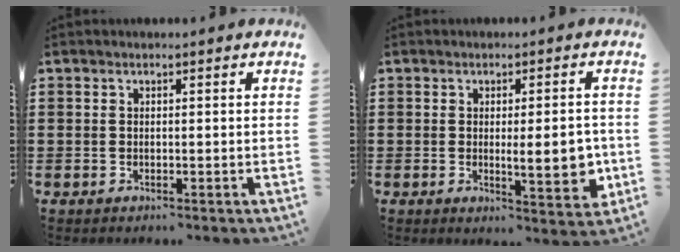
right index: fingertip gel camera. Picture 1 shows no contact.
{"total": 7.0, "force": [-0.6, 1.9, 6.7], "torque": [-0.089, -0.012, -0.011]}